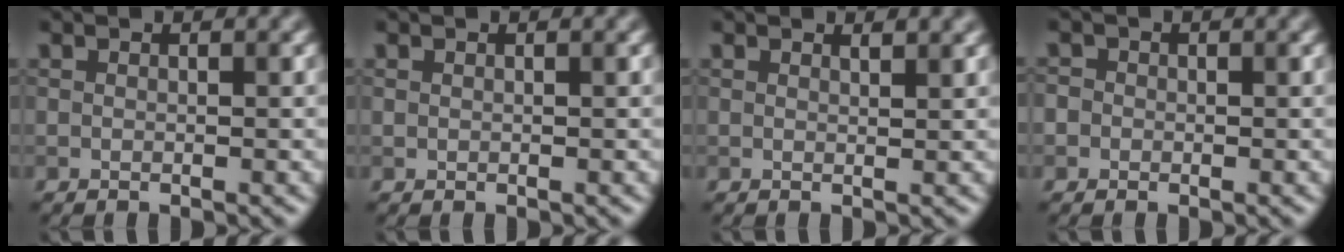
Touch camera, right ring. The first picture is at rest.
{"total": 0.0}
{"total": 0.8, "force": [0.7, 0.1, 0.3], "torque": [-0.012, 0.000, 0.013]}
{"total": 2.2, "force": [0.2, 2.1, 0.8], "torque": [0.003, 0.013, -0.017]}